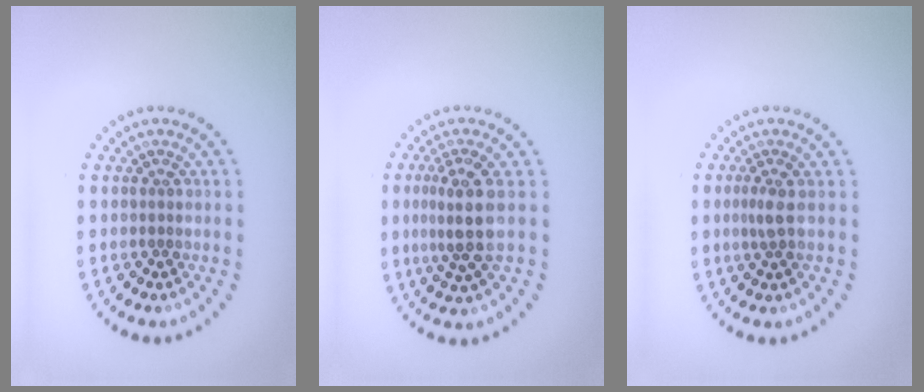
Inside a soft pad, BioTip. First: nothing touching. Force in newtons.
{"total": 3.8, "press": 3.3, "slide": 1.9}
{"total": 1.6, "press": 1.2, "slide": 1.0}